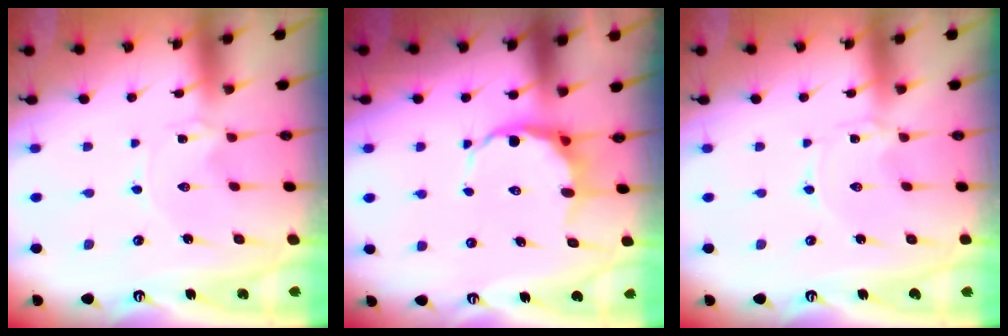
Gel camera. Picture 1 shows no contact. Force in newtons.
{"total": 9.1, "press": 8.8, "slide": 2.3}
{"total": 0.0}